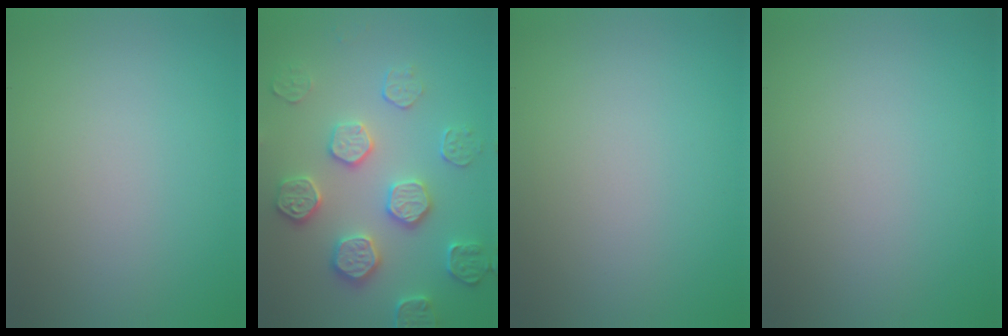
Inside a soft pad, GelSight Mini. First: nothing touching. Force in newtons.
{"total": 4.6, "press": 4.3, "slide": 1.6}
{"total": 0.0}
{"total": 0.0}